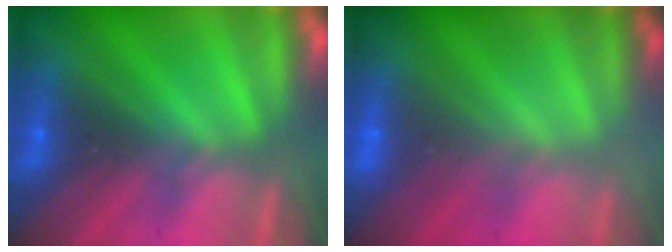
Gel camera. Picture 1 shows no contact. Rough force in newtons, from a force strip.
{"total": 2.3}